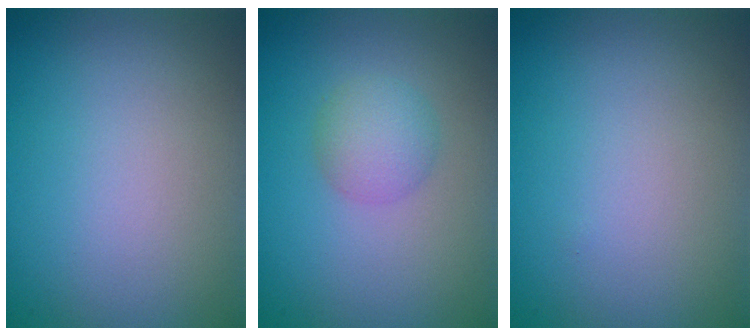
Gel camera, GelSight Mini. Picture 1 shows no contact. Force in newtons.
{"total": 2.5, "press": 2.4, "slide": 0.2}
{"total": 0.0}